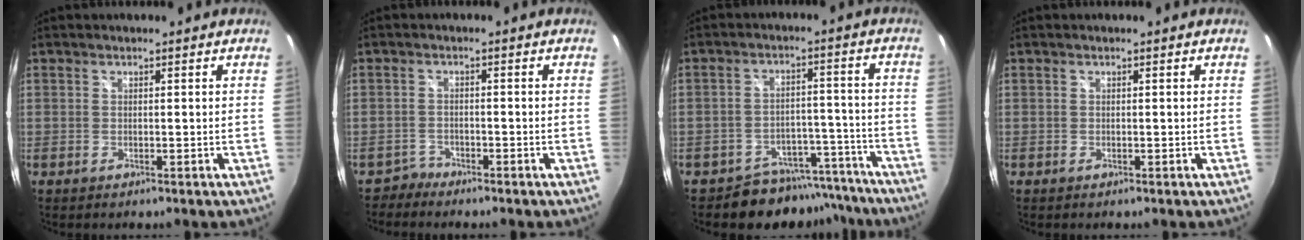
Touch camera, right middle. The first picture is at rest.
{"total": 2.1, "force": [-1.8, 0.6, -0.8], "torque": [0.014, 0.007, -0.037]}
{"total": 11.3, "force": [-9.8, 5.5, 0.9], "torque": [-0.013, 0.037, -0.125]}
{"total": 0.0}